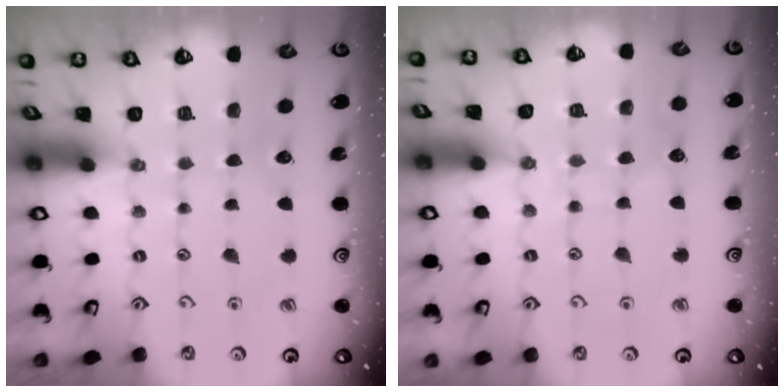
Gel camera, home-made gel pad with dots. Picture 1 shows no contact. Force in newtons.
{"total": 6.8, "press": 6.8, "slide": 0.6}